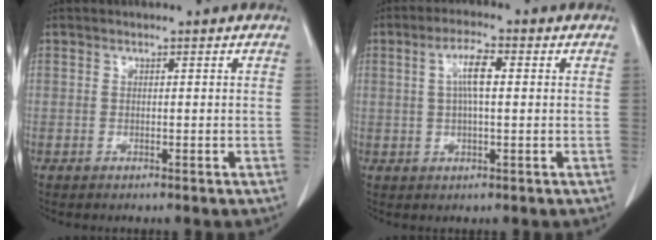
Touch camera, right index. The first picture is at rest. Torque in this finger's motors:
{"motor_torque": [0.07, 0.19, 0.03, 0.03]}